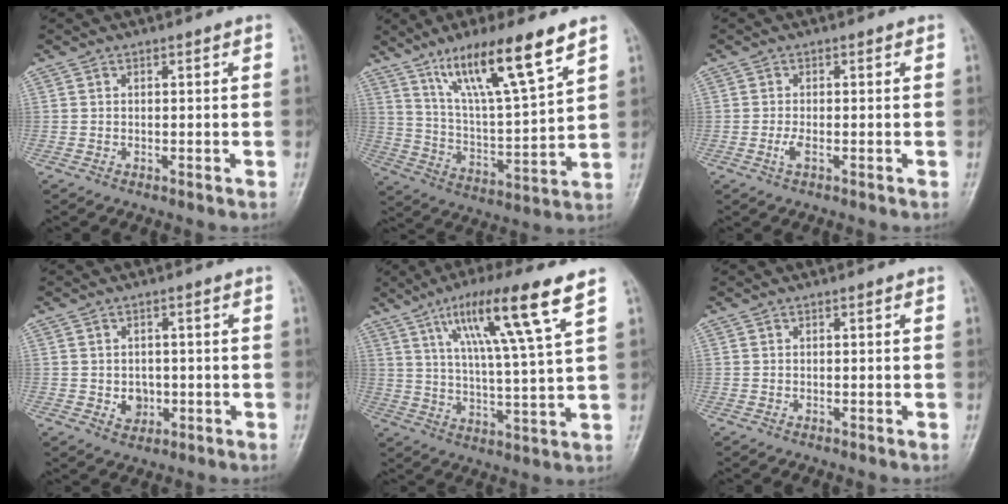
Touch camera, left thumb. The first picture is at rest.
{"total": 16.5, "force": [10.4, 2.3, 12.6], "torque": [-0.215, -0.046, 0.196]}
{"total": 1.8, "force": [-0.5, 0.6, 1.6], "torque": [-0.038, -0.003, -0.011]}
{"total": 3.5, "force": [-0.5, 3.0, 1.8], "torque": [-0.011, 0.002, 0.000]}
{"total": 15.3, "force": [8.1, 0.9, 13.0], "torque": [-0.226, -0.026, 0.138]}
{"total": 0.0}